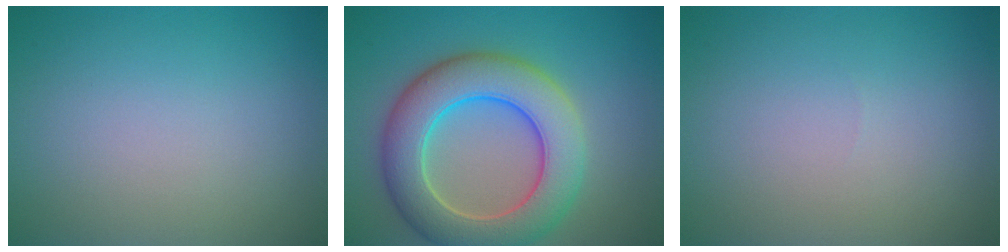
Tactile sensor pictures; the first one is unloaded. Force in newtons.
{"total": 8.8, "press": 8.7, "slide": 0.7}
{"total": 0.0}